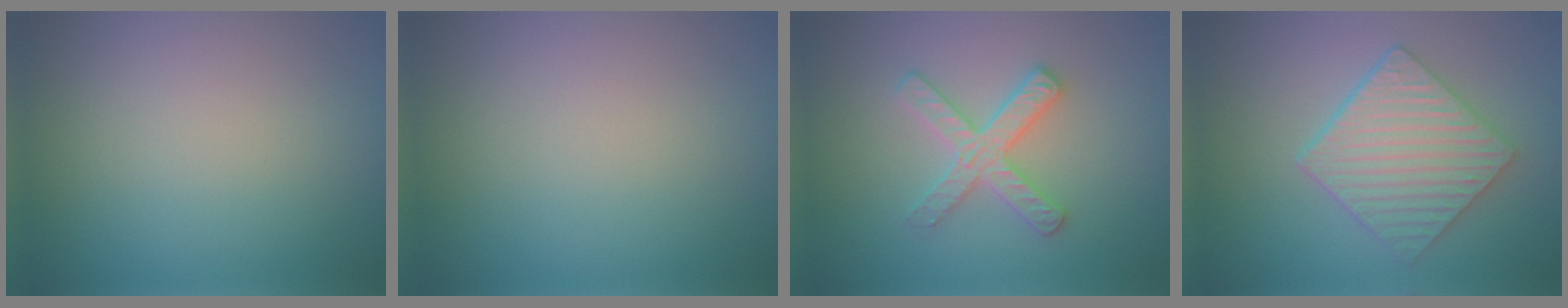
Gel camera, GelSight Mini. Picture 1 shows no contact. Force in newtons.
{"total": 0.0}
{"total": 2.9, "press": 2.9, "slide": 0.5}
{"total": 5.4, "press": 4.5, "slide": 3.1}